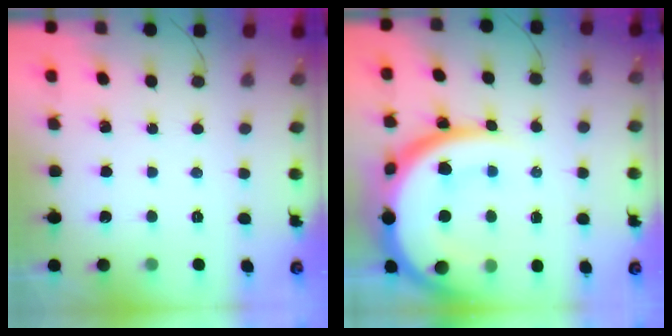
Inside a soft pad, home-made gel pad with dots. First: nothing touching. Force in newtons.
{"total": 21.9, "press": 21.9, "slide": 1.6}